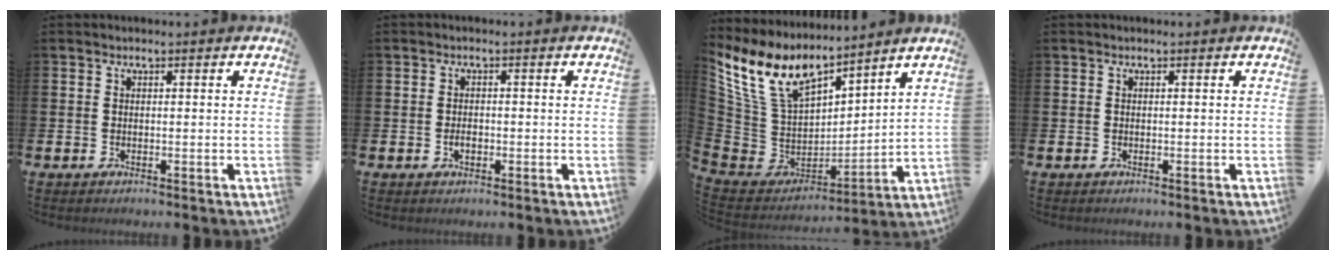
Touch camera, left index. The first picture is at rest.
{"total": 1.5, "force": [-0.5, 0.9, 1.1], "torque": [-0.020, 0.003, -0.010]}
{"total": 11.4, "force": [8.9, 5.5, 4.6], "torque": [-0.152, -0.053, 0.166]}
{"total": 0.0}